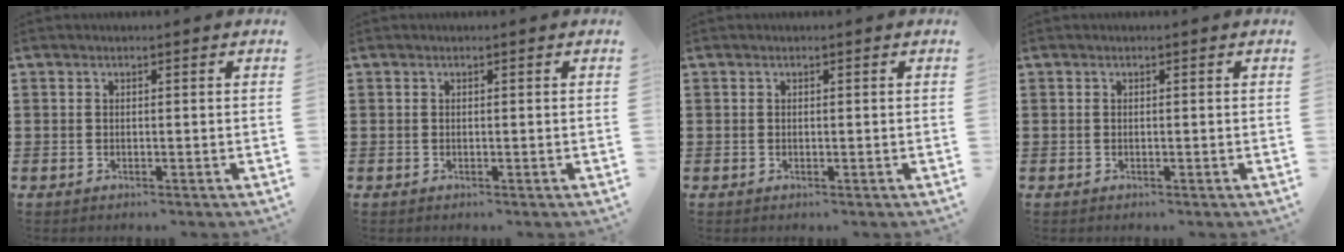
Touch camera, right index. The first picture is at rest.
{"total": 0.0}
{"total": 0.0}
{"total": 0.0}